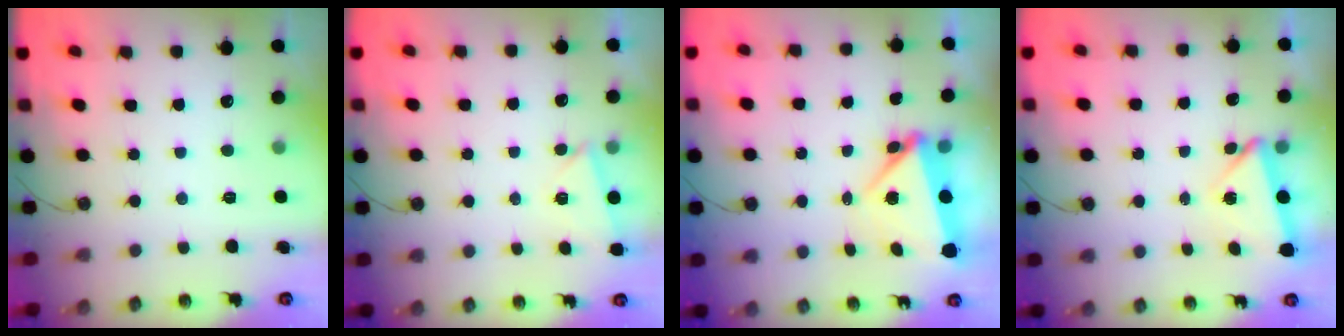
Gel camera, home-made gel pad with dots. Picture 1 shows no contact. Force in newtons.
{"total": 3.7, "press": 2.8, "slide": 2.4}
{"total": 6.0, "press": 5.9, "slide": 0.9}
{"total": 4.3, "press": 4.1, "slide": 1.0}